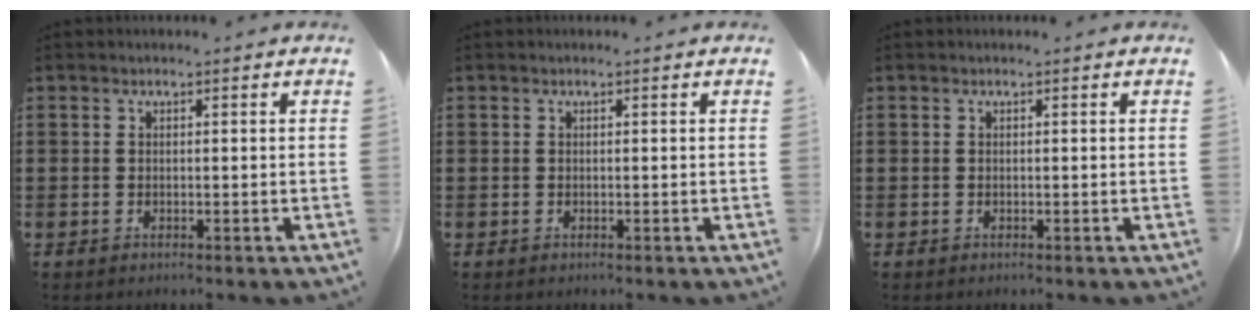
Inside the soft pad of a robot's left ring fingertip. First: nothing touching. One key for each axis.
{"total": 0.0}
{"total": 0.0}